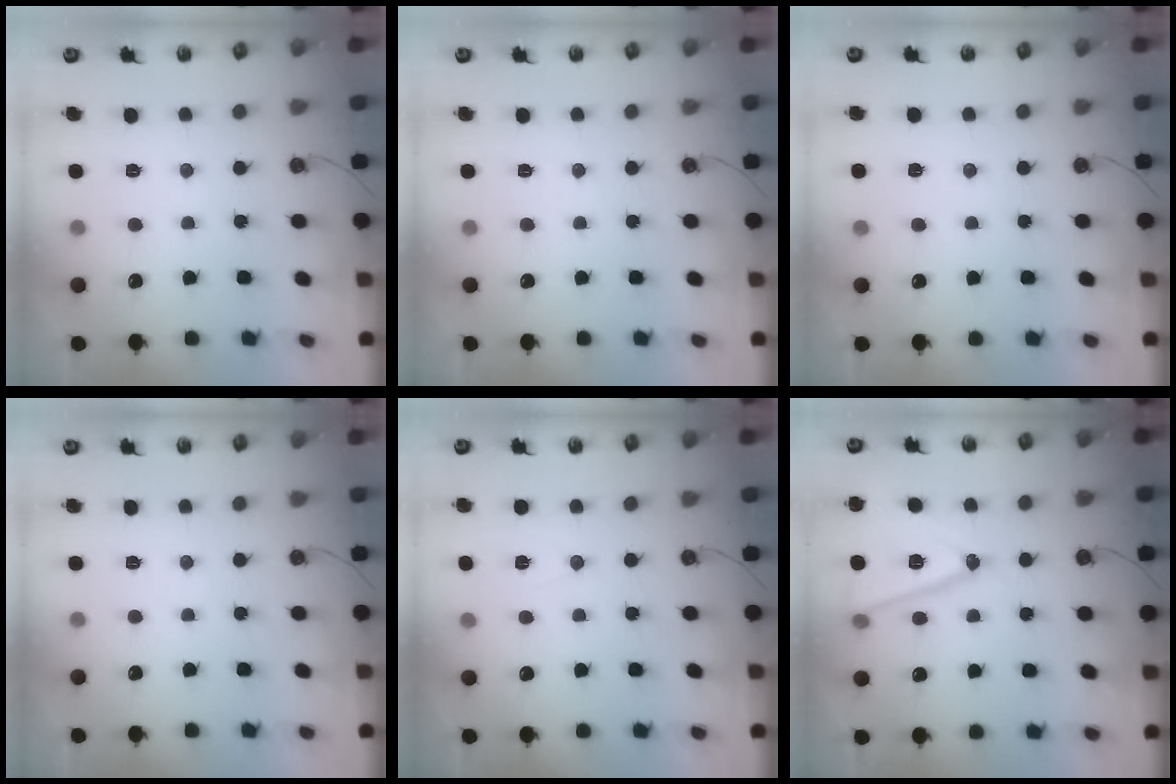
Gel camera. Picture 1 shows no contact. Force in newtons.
{"total": 0.0}
{"total": 2.0, "press": 0.8, "slide": 1.8}
{"total": 2.0, "press": 0.4, "slide": 2.0}
{"total": 4.7, "press": 3.8, "slide": 2.8}
{"total": 15.0, "press": 14.6, "slide": 3.4}